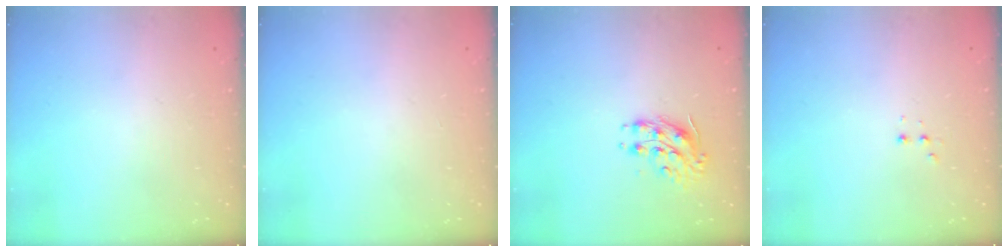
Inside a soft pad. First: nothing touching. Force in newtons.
{"total": 0.0}
{"total": 8.7, "press": 8.7, "slide": 0.5}
{"total": 2.4, "press": 2.2, "slide": 0.9}